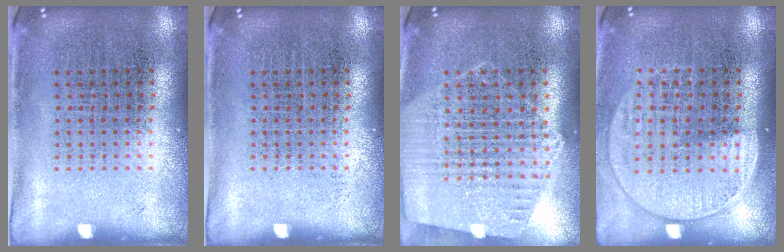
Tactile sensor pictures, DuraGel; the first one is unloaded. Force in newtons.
{"total": 0.0}
{"total": 1.2, "press": 1.2, "slide": 0.1}
{"total": 1.5, "press": 1.3, "slide": 0.8}